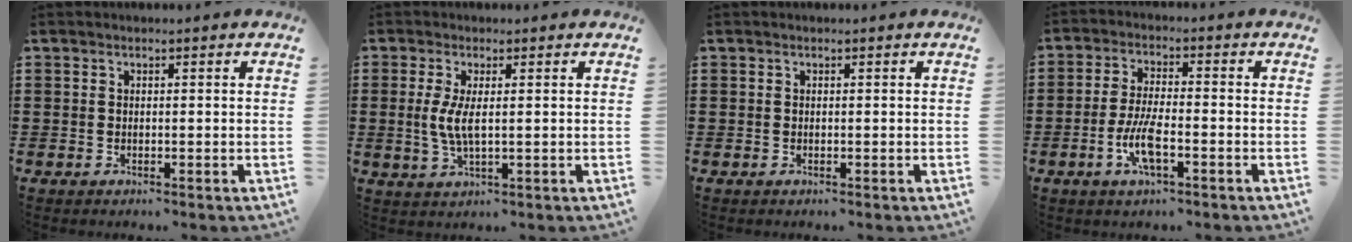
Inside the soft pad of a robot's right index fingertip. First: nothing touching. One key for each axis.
{"total": 4.2, "fx": 0.3, "fy": 1.1, "fz": 4.0, "tx": -0.092, "ty": -0.005, "tz": 0.001}
{"total": 0.0}
{"total": 6.2, "fx": -2.4, "fy": 1.7, "fz": 5.4, "tx": -0.123, "ty": -0.009, "tz": -0.050}